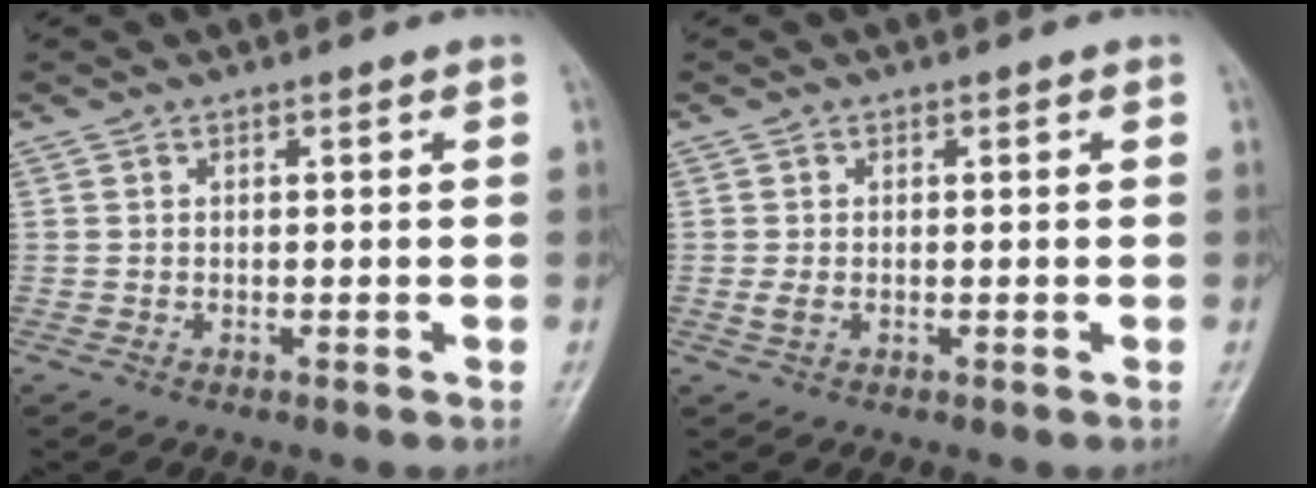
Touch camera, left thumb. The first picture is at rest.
{"total": 1.5, "force": [-0.1, 0.9, 1.2], "torque": [-0.027, 0.000, -0.004]}